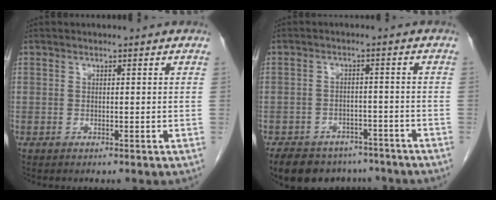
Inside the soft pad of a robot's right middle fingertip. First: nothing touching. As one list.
[{"total": 12.4, "force": [-10.0, 6.5, 3.6], "torque": [-0.063, 0.002, -0.130]}]